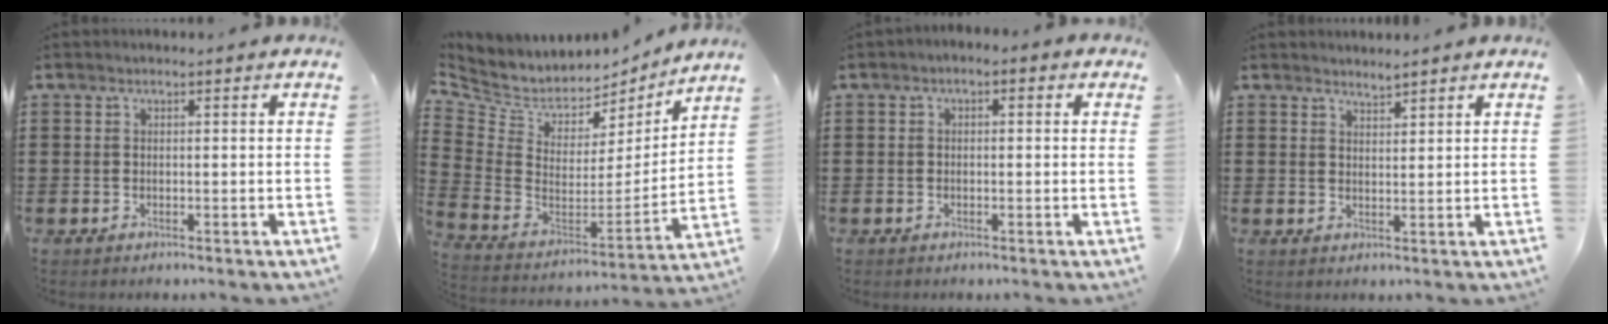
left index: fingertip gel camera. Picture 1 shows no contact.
{"total": 5.8, "force": [4.6, 3.4, 0.9], "torque": [-0.054, -0.043, 0.082]}
{"total": 1.1, "force": [-0.6, 0.6, 0.6], "torque": [-0.013, 0.001, -0.014]}
{"total": 2.0, "force": [2.0, -0.1, -0.1], "torque": [-0.003, -0.001, 0.039]}